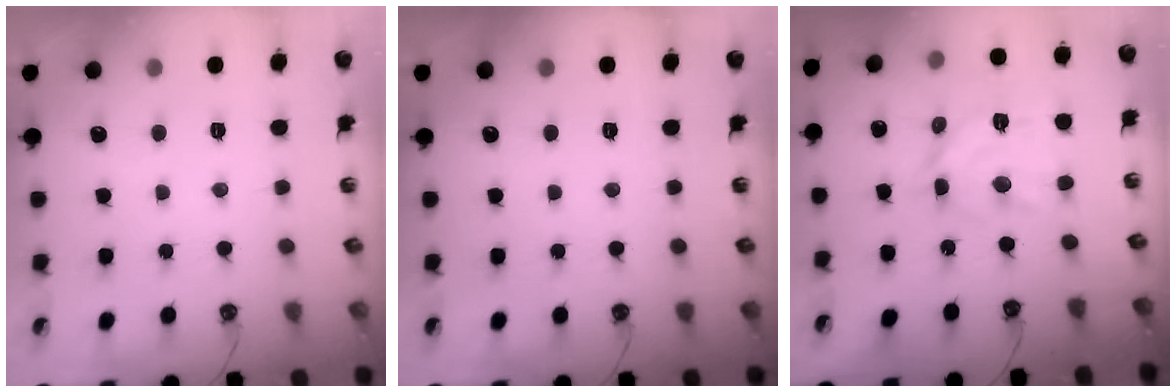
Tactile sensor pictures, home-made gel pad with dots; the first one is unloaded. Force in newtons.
{"total": 0.0}
{"total": 14.5, "press": 14.4, "slide": 1.3}